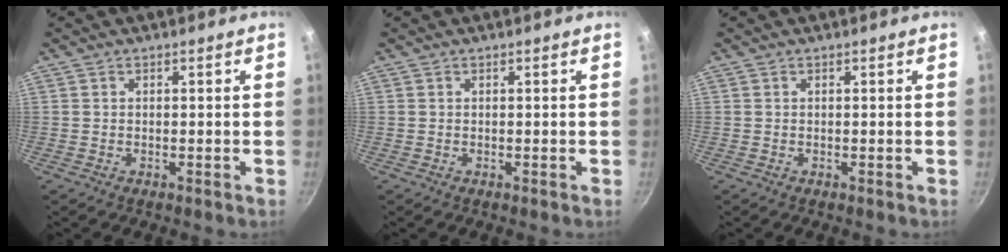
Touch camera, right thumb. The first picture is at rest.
{"total": 0.0}
{"total": 0.0}